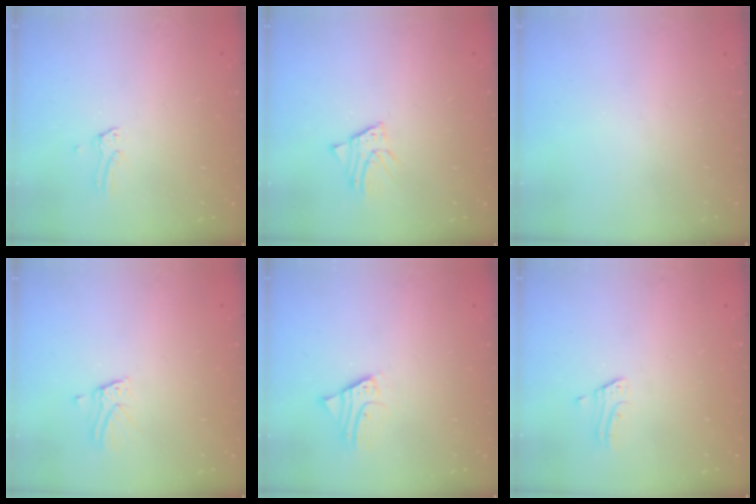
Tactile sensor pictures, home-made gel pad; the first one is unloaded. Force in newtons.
{"total": 1.4, "press": 1.4, "slide": 0.1}
{"total": 0.0}
{"total": 1.7, "press": 1.7, "slide": 0.1}
{"total": 2.3, "press": 2.3, "slide": 0.2}
{"total": 2.4, "press": 2.4, "slide": 0.2}